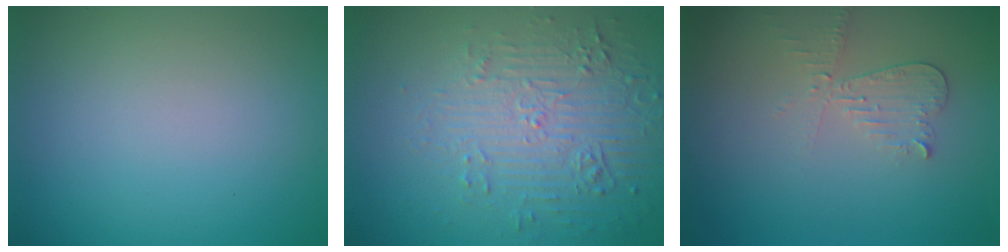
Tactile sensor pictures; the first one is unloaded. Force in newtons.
{"total": 5.5, "press": 3.6, "slide": 4.1}
{"total": 2.1, "press": 2.1, "slide": 0.1}